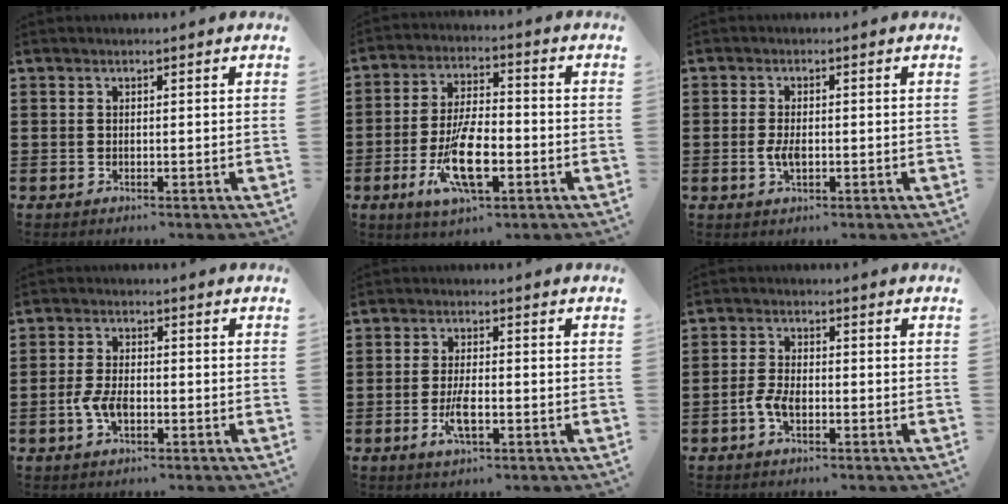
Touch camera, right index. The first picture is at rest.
{"total": 10.9, "force": [-3.8, 3.9, 9.5], "torque": [-0.197, -0.010, -0.065]}
{"total": 2.7, "force": [-0.5, 1.3, 2.4], "torque": [-0.053, -0.003, -0.009]}
{"total": 4.1, "force": [-1.3, 2.1, 3.3], "torque": [-0.080, -0.005, -0.028]}
{"total": 4.4, "force": [-1.5, 1.2, 4.0], "torque": [-0.081, -0.004, -0.028]}
{"total": 3.4, "force": [-1.4, 1.6, 2.6], "torque": [-0.063, -0.003, -0.028]}